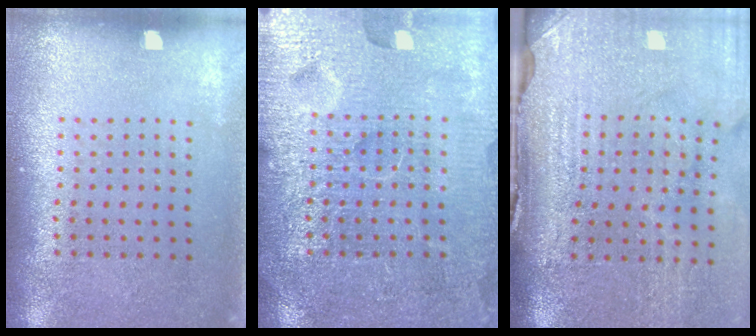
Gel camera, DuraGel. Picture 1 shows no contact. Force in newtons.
{"total": 7.2, "press": 7.2, "slide": 1.0}
{"total": 4.6, "press": 3.9, "slide": 2.5}